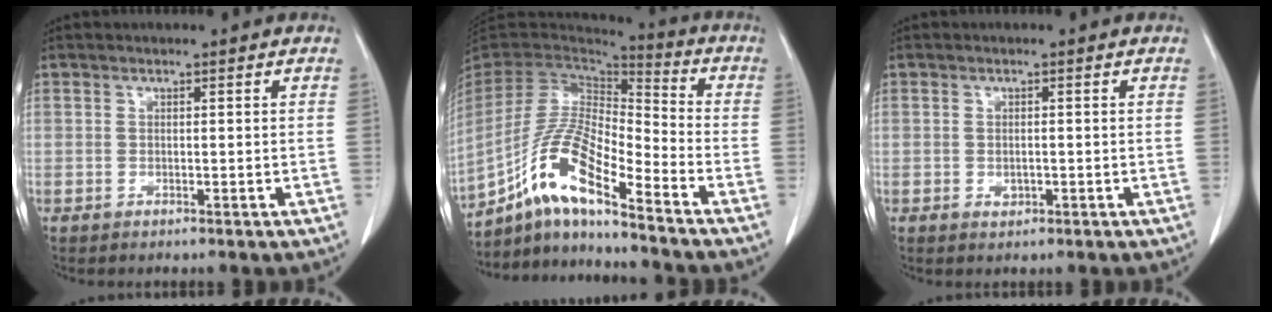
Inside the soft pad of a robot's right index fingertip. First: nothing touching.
{"total": 14.3, "force": [-8.8, 2.4, 11.1], "torque": [-0.223, 0.001, -0.163]}
{"total": 1.1, "force": [-0.3, 0.7, 0.8], "torque": [-0.015, -0.001, -0.002]}